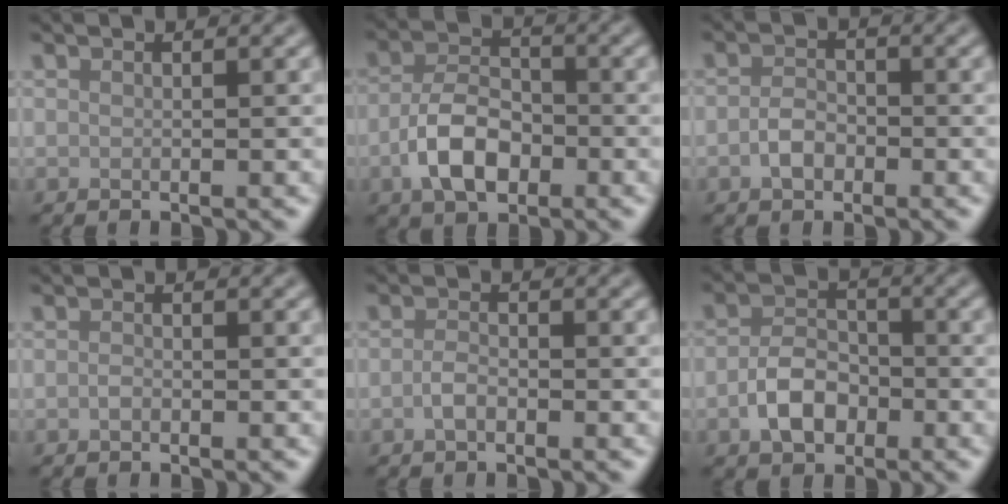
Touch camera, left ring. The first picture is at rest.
{"total": 5.4, "force": [-2.0, 3.2, 3.8], "torque": [-0.075, 0.003, -0.042]}
{"total": 2.1, "force": [-0.9, 1.4, 1.3], "torque": [-0.027, 0.004, -0.021]}
{"total": 0.6, "force": [-0.3, 0.3, 0.4], "torque": [-0.010, 0.001, -0.007]}
{"total": 1.4, "force": [-0.7, 0.6, 1.1], "torque": [-0.024, 0.002, -0.015]}
{"total": 4.0, "force": [-1.6, 2.7, 2.5], "torque": [-0.046, 0.005, -0.034]}